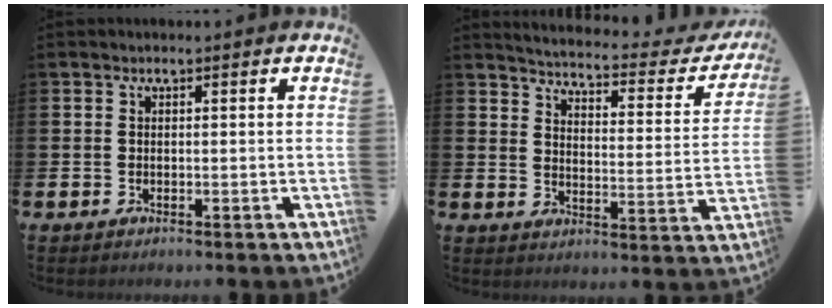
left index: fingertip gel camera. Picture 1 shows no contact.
{"total": 4.0, "force": [3.8, 0.6, 1.2], "torque": [-0.041, -0.036, 0.056]}